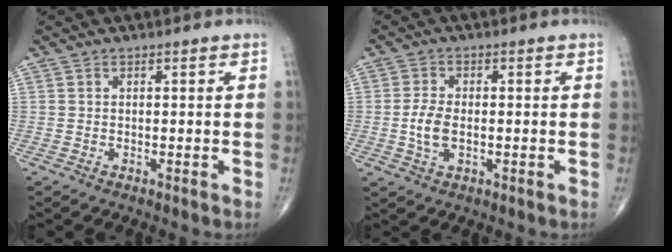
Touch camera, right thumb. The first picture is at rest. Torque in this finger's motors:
{"motor_torque": [-0.16, 0.29, 0.53, 0.04, 0.14]}